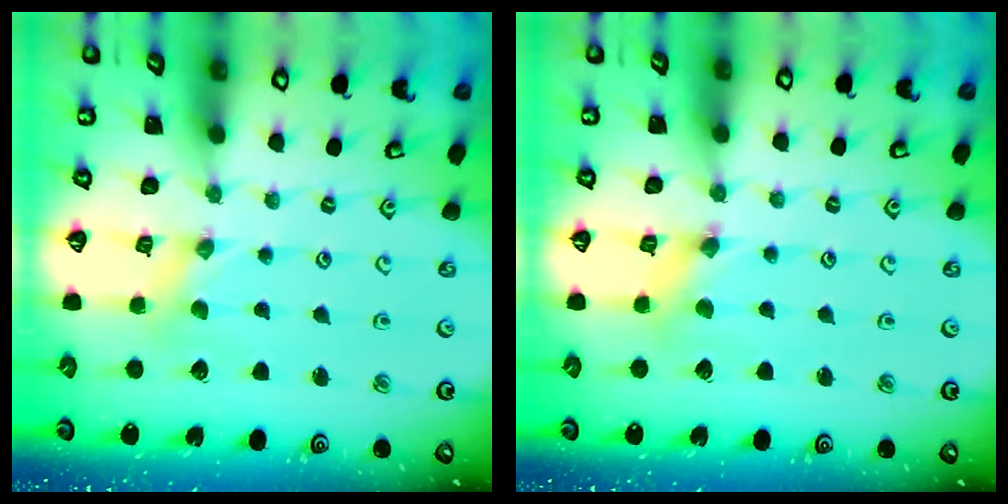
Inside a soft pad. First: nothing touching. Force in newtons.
{"total": 1.9, "press": 1.9, "slide": 0.2}